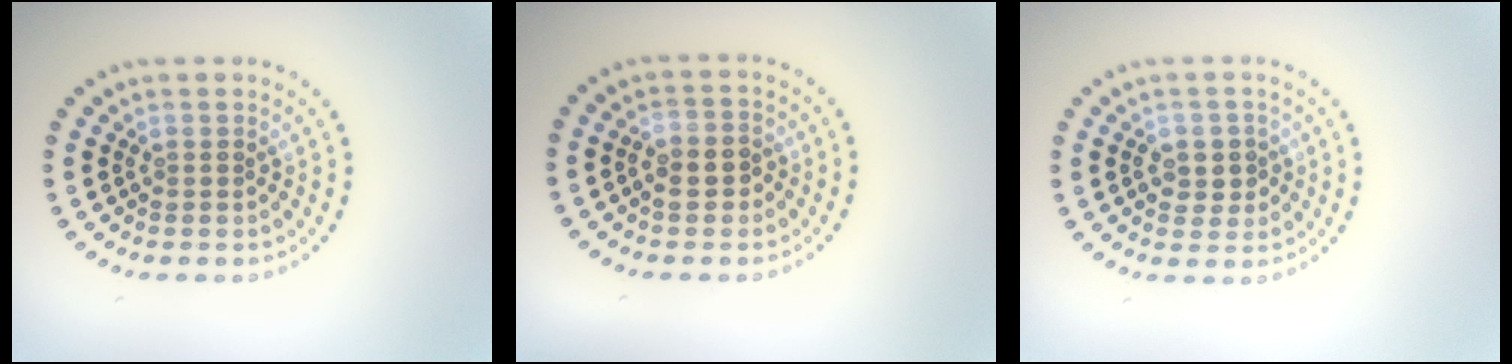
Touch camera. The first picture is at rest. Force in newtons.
{"total": 2.6, "press": 2.6, "slide": 0.6}
{"total": 2.5, "press": 2.5, "slide": 0.5}